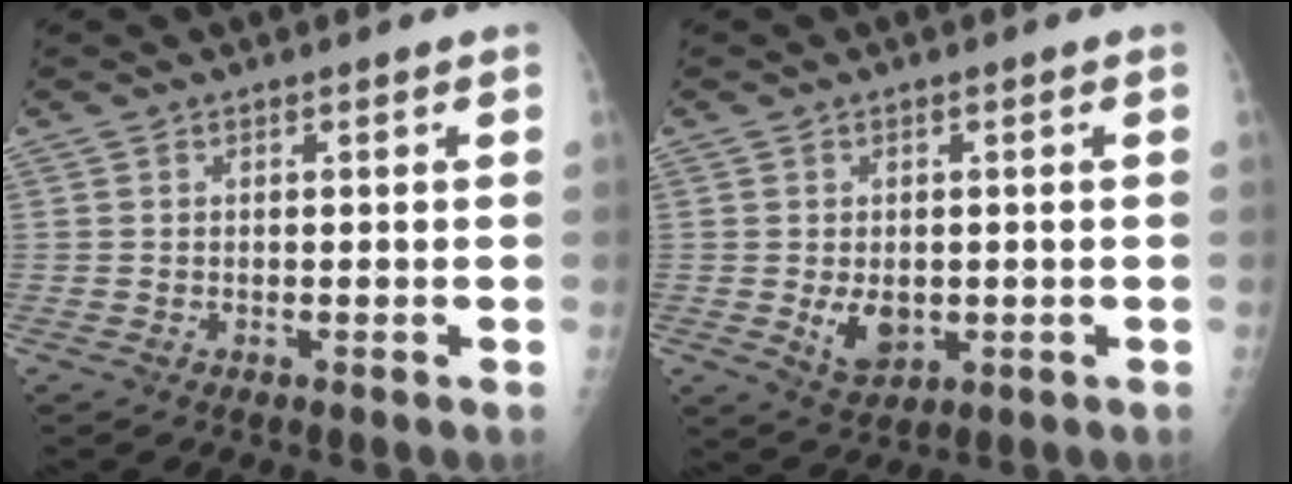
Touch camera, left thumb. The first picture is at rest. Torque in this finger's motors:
{"motor_torque": [0.20, 0.24, 0.69, 0.19, 0.03]}